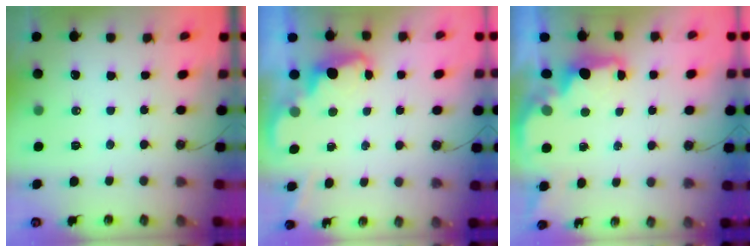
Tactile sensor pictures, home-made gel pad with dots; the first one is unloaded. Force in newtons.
{"total": 2.0, "press": 1.9, "slide": 0.5}
{"total": 1.6, "press": 1.5, "slide": 0.5}